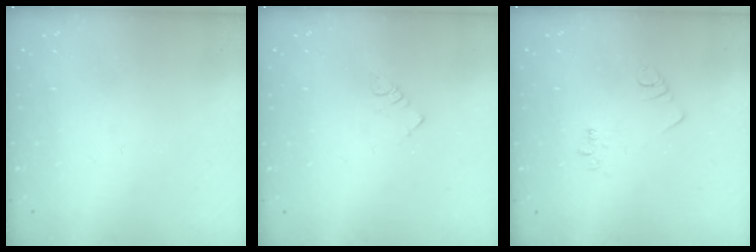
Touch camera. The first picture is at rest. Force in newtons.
{"total": 2.3, "press": 2.3, "slide": 0.4}
{"total": 3.3, "press": 3.3, "slide": 0.4}